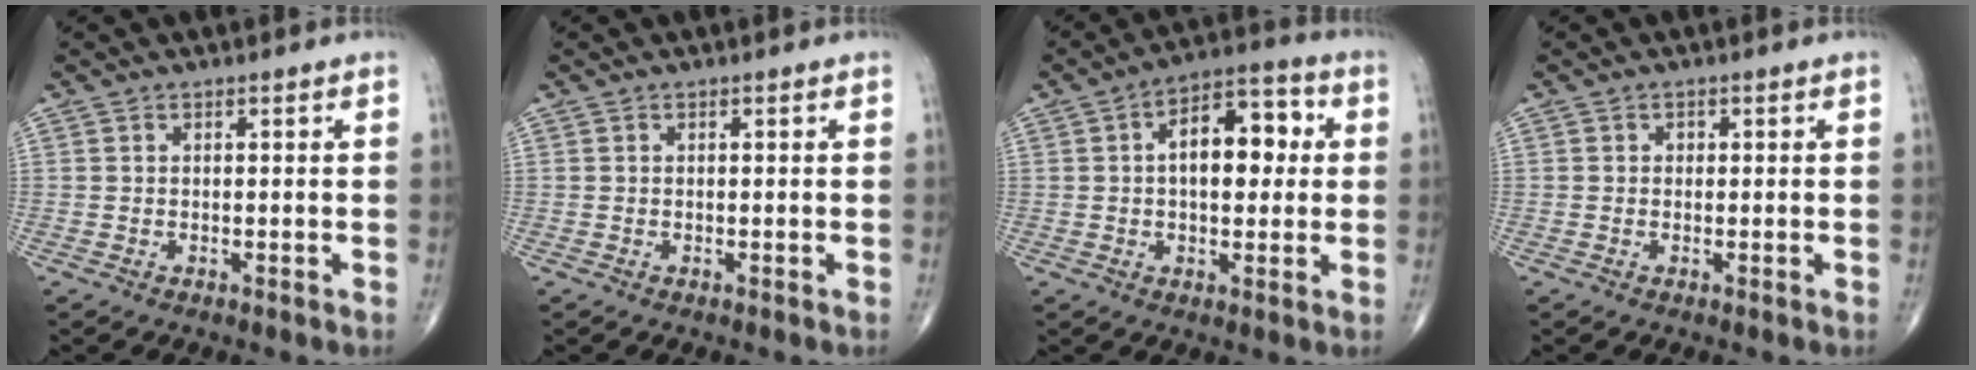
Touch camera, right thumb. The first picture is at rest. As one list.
[{"total": 0.0}, {"total": 12.3, "force": [1.8, 6.7, 10.2], "torque": [-0.126, 0.023, 0.021]}, {"total": 0.6, "force": [0.1, 0.6, 0.3], "torque": [0.000, 0.001, -0.001]}]